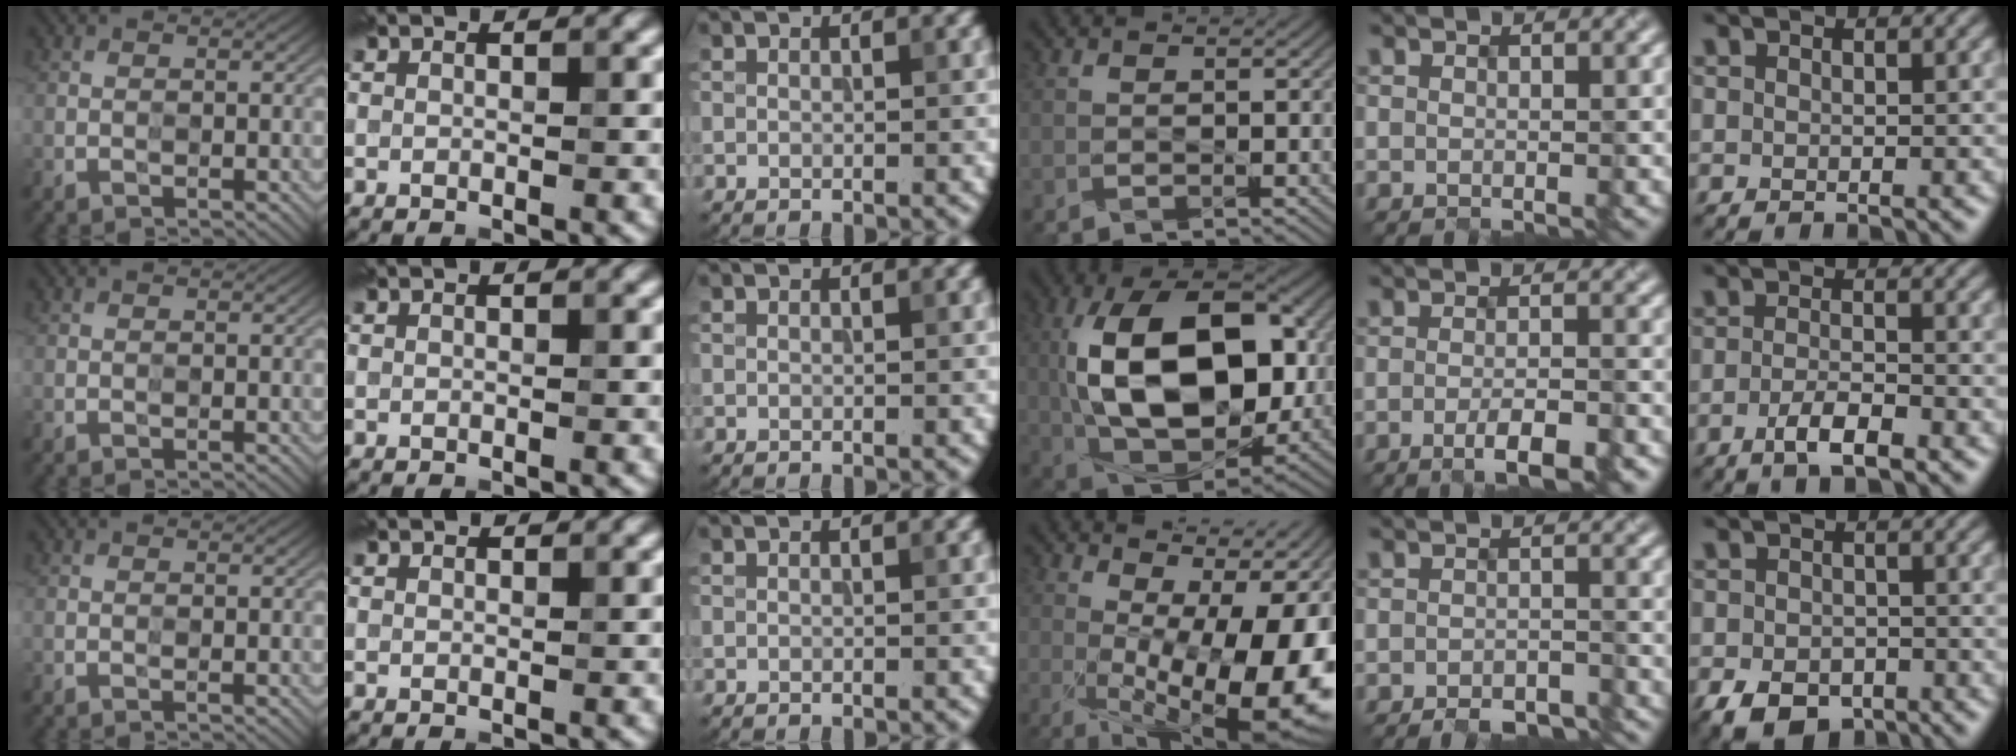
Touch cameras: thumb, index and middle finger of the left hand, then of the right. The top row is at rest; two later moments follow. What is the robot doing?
{"motion": "extract", "object": "keycard holder"}